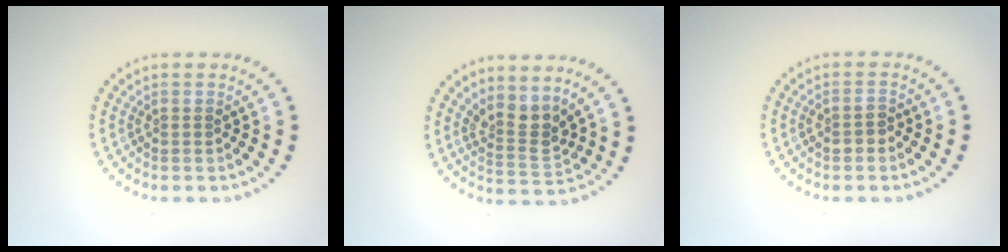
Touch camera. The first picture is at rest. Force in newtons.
{"total": 2.8, "press": 2.1, "slide": 1.9}
{"total": 1.3, "press": 1.3, "slide": 0.3}